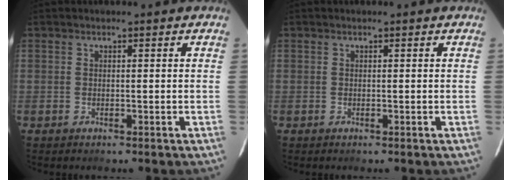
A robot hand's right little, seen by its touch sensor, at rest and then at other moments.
{"total": 0.0}